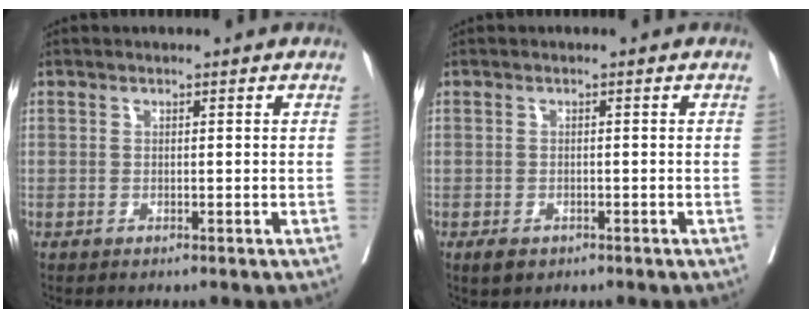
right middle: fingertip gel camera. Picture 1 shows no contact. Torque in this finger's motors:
{"motor_torque": [0.45, -0.20, 0.05, 0.02]}